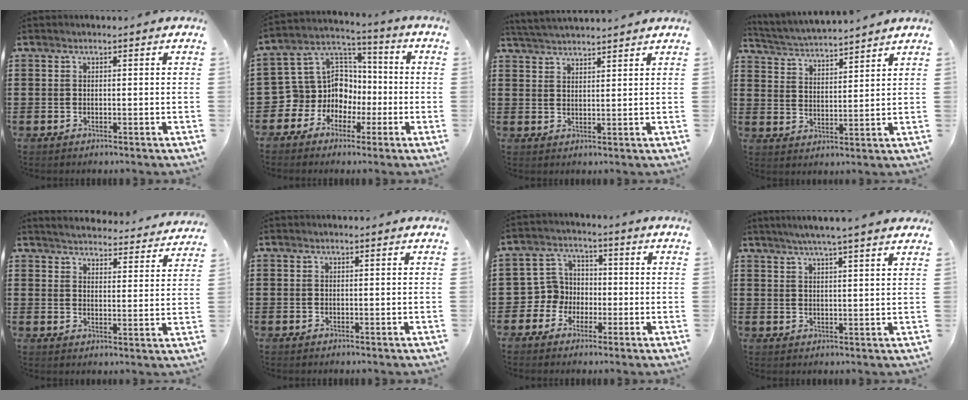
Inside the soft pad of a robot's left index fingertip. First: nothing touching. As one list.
[{"total": 9.8, "force": [-2.1, 9.2, 2.6], "torque": [-0.100, -0.003, -0.036]}, {"total": 3.1, "force": [3.1, -0.3, 0.2], "torque": [-0.014, -0.006, 0.058]}, {"total": 3.7, "force": [3.7, -0.3, 0.3], "torque": [-0.024, -0.024, 0.060]}, {"total": 3.8, "force": [3.8, -0.3, 0.1], "torque": [-0.022, -0.030, 0.063]}, {"total": 0.0}, {"total": 5.6, "force": [-1.8, 5.2, 0.8], "torque": [-0.052, 0.008, -0.041]}, {"total": 3.9, "force": [3.3, -0.6, 2.0], "torque": [-0.048, -0.008, 0.056]}]